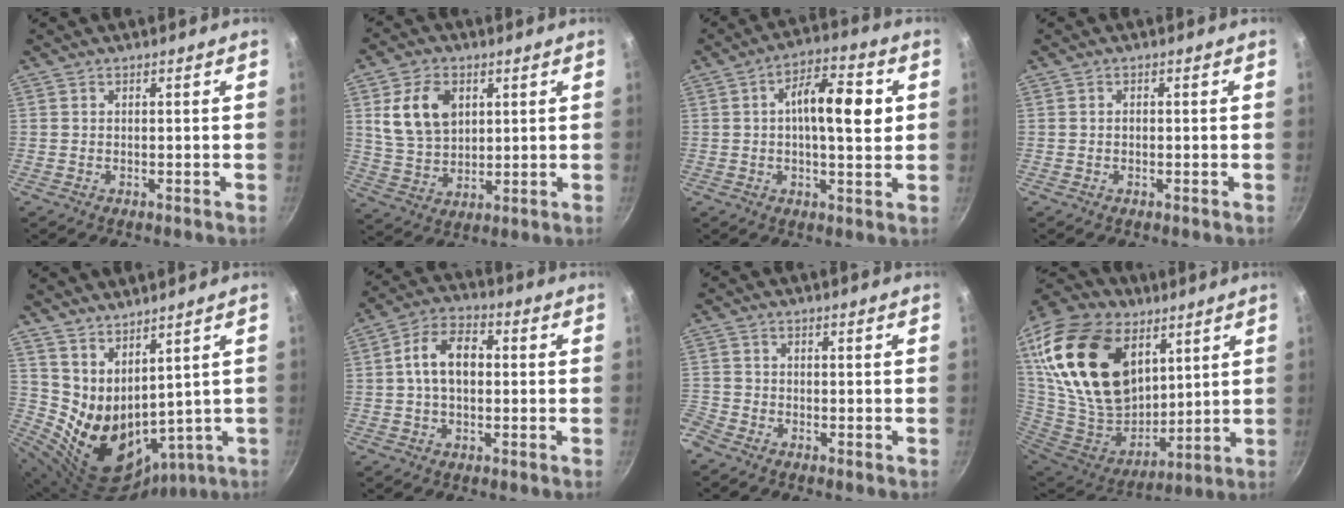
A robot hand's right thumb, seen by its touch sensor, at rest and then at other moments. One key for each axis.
{"total": 11.3, "fx": 3.5, "fy": 7.9, "fz": 7.2, "tx": -0.114, "ty": -0.012, "tz": 0.070}
{"total": 11.8, "fx": 1.6, "fy": 4.7, "fz": 10.6, "tx": -0.142, "ty": 0.013, "tz": 0.012}
{"total": 1.0, "fx": -0.1, "fy": 0.7, "fz": 0.6, "tx": -0.010, "ty": 0.004, "tz": -0.002}
{"total": 13.1, "fx": 5.8, "fy": 7.6, "fz": 9.0, "tx": -0.144, "ty": -0.058, "tz": 0.133}
{"total": 9.9, "fx": 0.6, "fy": 6.3, "fz": 7.6, "tx": -0.113, "ty": 0.029, "tz": -0.003}
{"total": 4.5, "fx": -3.1, "fy": 2.6, "fz": 2.0, "tx": -0.062, "ty": 0.007, "tz": -0.075}
{"total": 31.3, "fx": 13.8, "fy": 20.1, "fz": 19.8, "tx": -0.369, "ty": -0.049, "tz": 0.250}